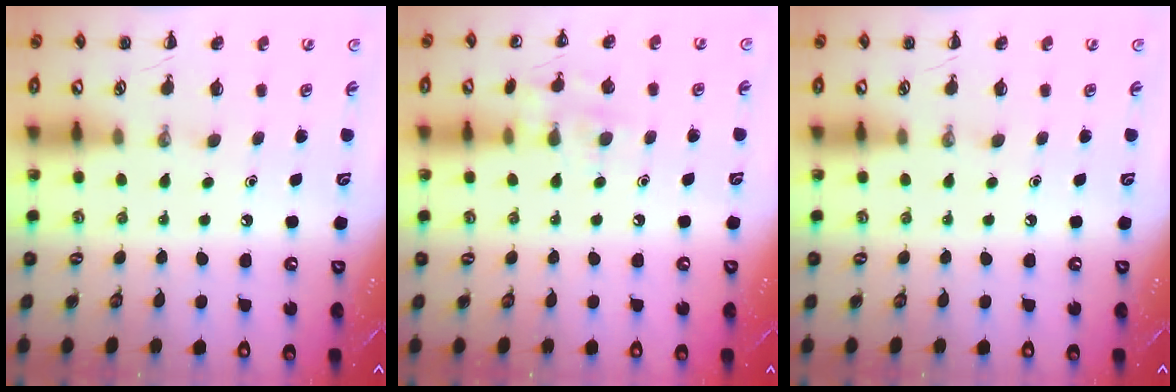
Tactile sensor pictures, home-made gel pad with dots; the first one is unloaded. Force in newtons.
{"total": 6.8, "press": 6.7, "slide": 1.2}
{"total": 0.0}